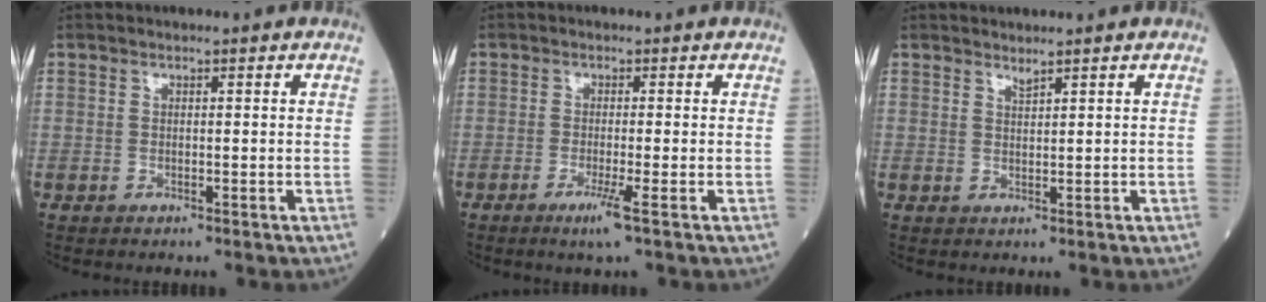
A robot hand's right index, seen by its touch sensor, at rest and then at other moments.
{"total": 2.9, "force": [-1.6, -0.6, 2.4], "torque": [-0.048, -0.010, -0.033]}
{"total": 1.0, "force": [0.9, -0.2, 0.3], "torque": [-0.009, -0.009, 0.018]}